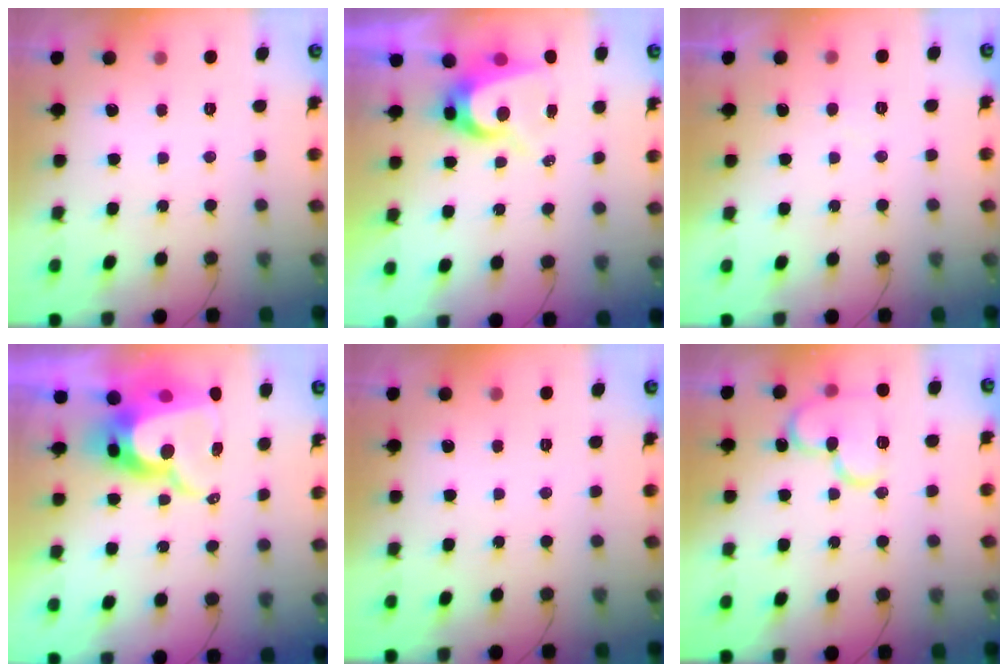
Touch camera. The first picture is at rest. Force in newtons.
{"total": 7.3, "press": 7.3, "slide": 0.4}
{"total": 3.8, "press": 3.7, "slide": 0.3}
{"total": 15.4, "press": 15.3, "slide": 1.4}
{"total": 0.0}
{"total": 13.1, "press": 13.1, "slide": 1.2}